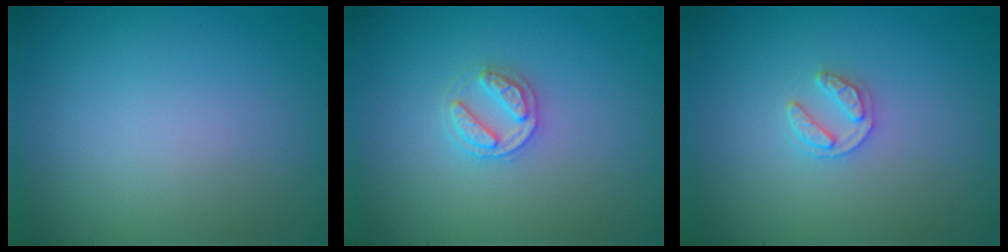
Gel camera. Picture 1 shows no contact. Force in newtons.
{"total": 2.4, "press": 2.4, "slide": 0.4}
{"total": 1.8, "press": 1.8, "slide": 0.3}